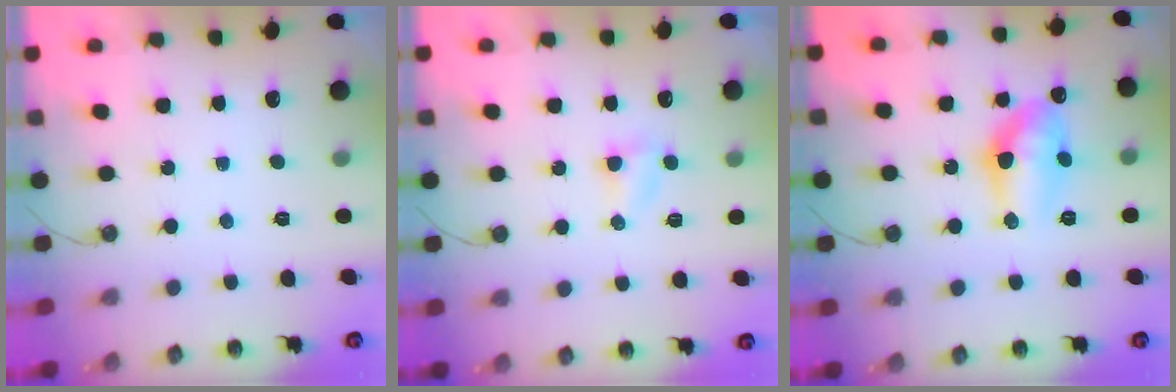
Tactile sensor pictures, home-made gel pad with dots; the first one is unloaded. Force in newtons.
{"total": 3.0, "press": 3.0, "slide": 0.3}
{"total": 12.0, "press": 11.9, "slide": 1.5}